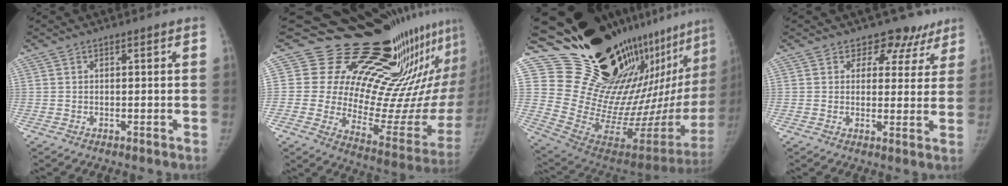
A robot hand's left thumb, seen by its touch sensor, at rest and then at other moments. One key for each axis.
{"total": 25.8, "fx": 21.9, "fy": 8.0, "fz": 11.0, "tx": -0.108, "ty": -0.181, "tz": 0.302}
{"total": 33.2, "fx": 26.5, "fy": 9.9, "fz": 17.3, "tx": -0.258, "ty": -0.211, "tz": 0.402}
{"total": 8.0, "fx": 6.3, "fy": 5.0, "fz": 0.2, "tx": 0.047, "ty": -0.030, "tz": 0.064}